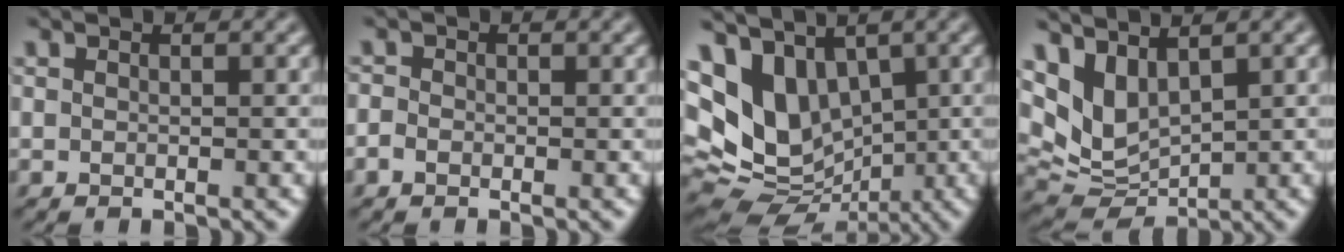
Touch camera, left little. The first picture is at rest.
{"total": 1.4, "force": [-0.6, 1.2, 0.5], "torque": [-0.006, 0.001, -0.014]}
{"total": 10.6, "force": [2.1, 7.6, 7.0], "torque": [-0.143, 0.005, 0.051]}
{"total": 5.2, "force": [2.7, 2.8, 3.4], "torque": [-0.083, -0.012, 0.061]}